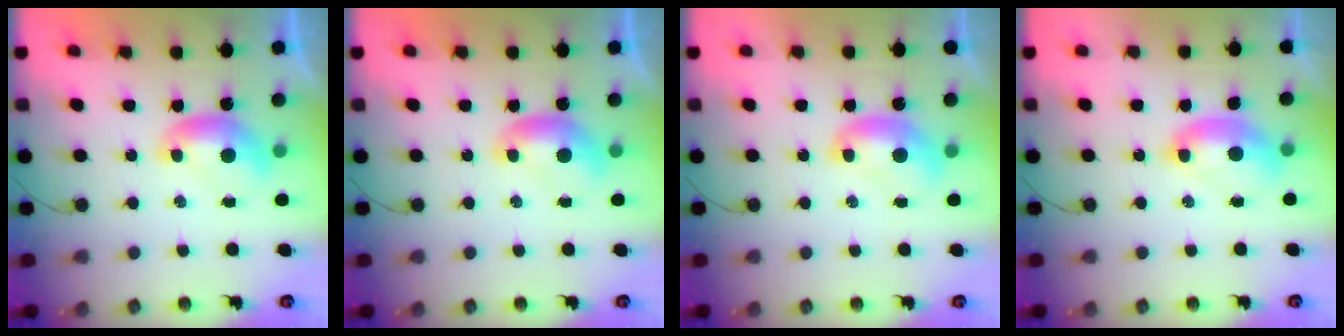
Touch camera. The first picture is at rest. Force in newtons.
{"total": 0.0}
{"total": 1.4, "press": 1.4, "slide": 0.3}
{"total": 2.6, "press": 2.6, "slide": 0.6}